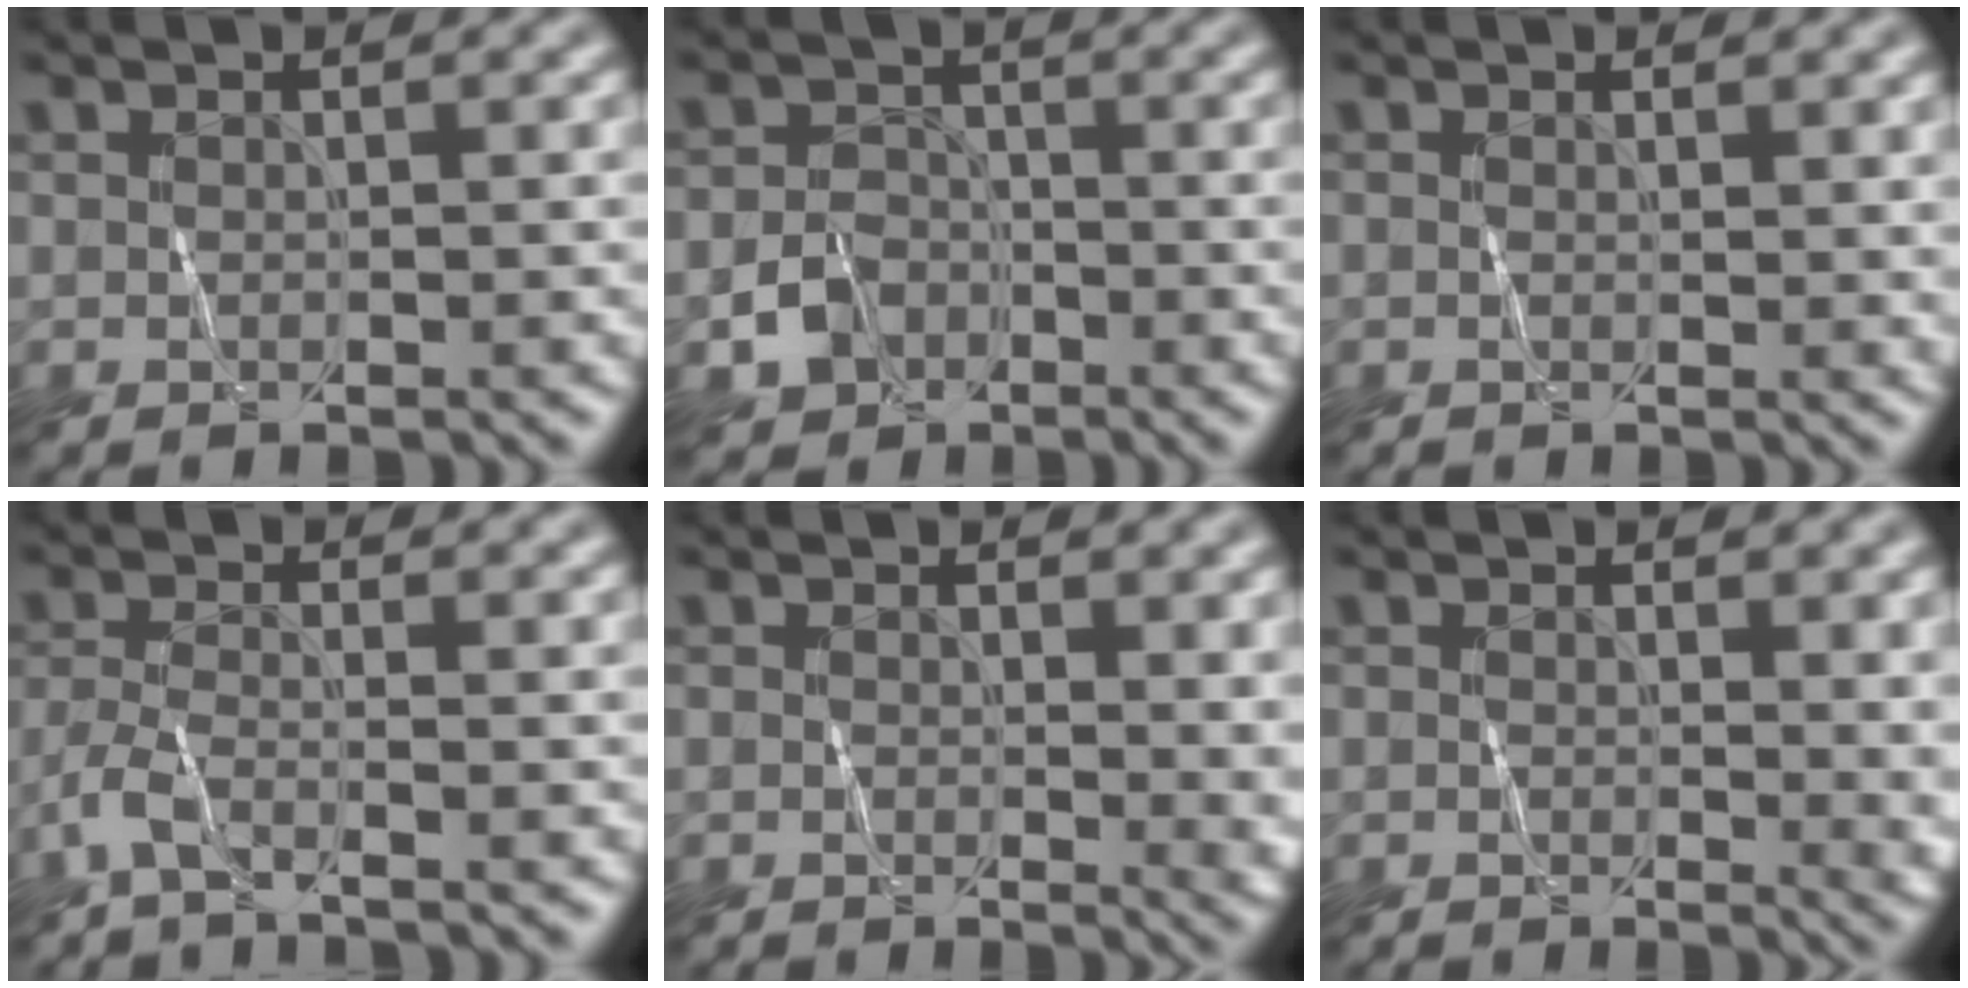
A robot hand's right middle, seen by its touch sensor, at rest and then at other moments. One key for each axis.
{"total": 3.2, "fx": -1.7, "fy": 2.5, "fz": 1.1, "tx": -0.017, "ty": 0.002, "tz": -0.032}
{"total": 1.0, "fx": 0.4, "fy": 0.4, "fz": 0.8, "tx": -0.009, "ty": -0.002, "tz": 0.007}
{"total": 2.6, "fx": -1.9, "fy": 0.5, "fz": 1.7, "tx": -0.041, "ty": -0.004, "tz": -0.050}
{"total": 3.3, "fx": 0.3, "fy": 1.5, "fz": 3.0, "tx": -0.026, "ty": -0.005, "tz": 0.006}
{"total": 3.5, "fx": 0.3, "fy": 1.6, "fz": 3.2, "tx": -0.028, "ty": -0.004, "tz": 0.006}